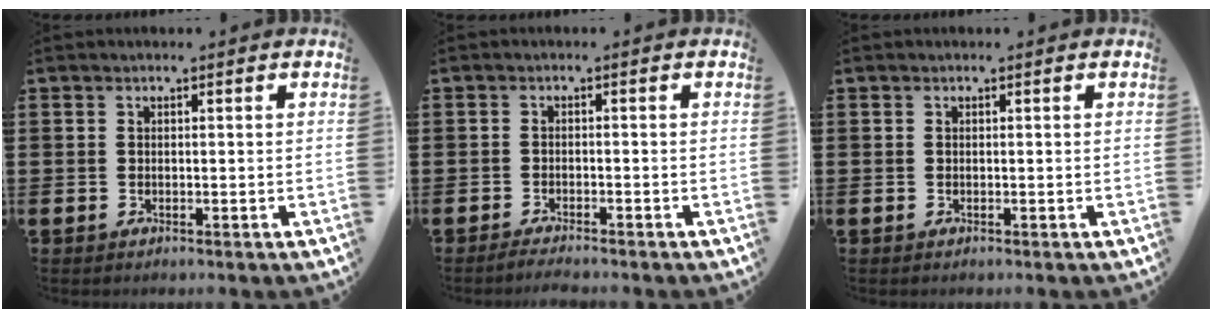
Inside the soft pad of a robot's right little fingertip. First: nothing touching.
{"total": 1.5, "force": [-1.4, -0.1, 0.4], "torque": [-0.008, 0.001, -0.027]}
{"total": 0.0}